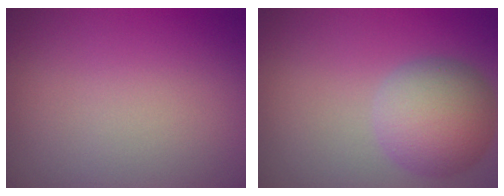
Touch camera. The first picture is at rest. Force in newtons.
{"total": 5.5, "press": 5.5, "slide": 0.3}